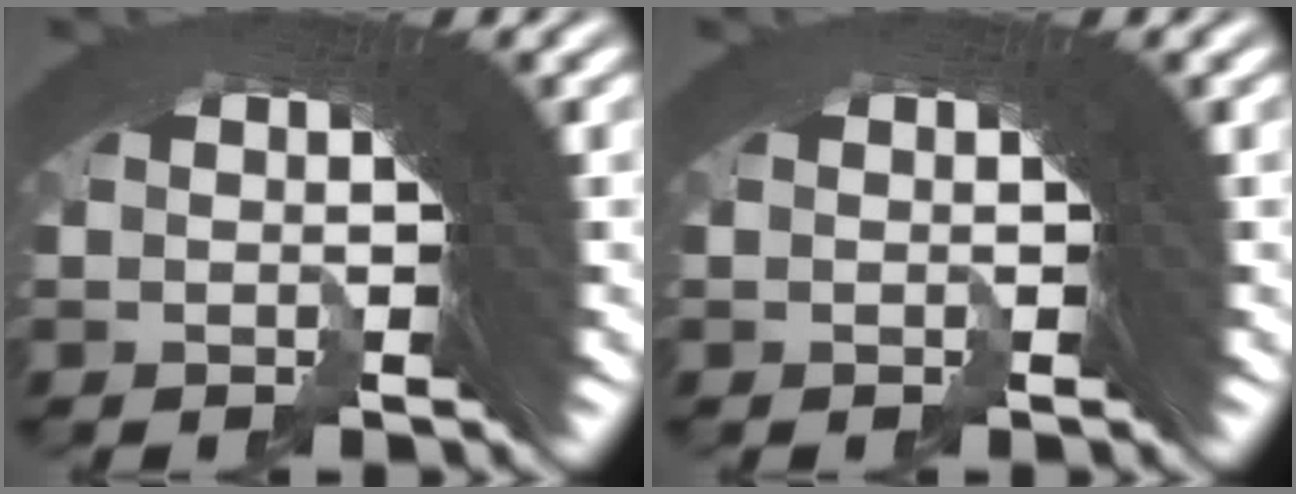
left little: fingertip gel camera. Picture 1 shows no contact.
{"total": 0.0}